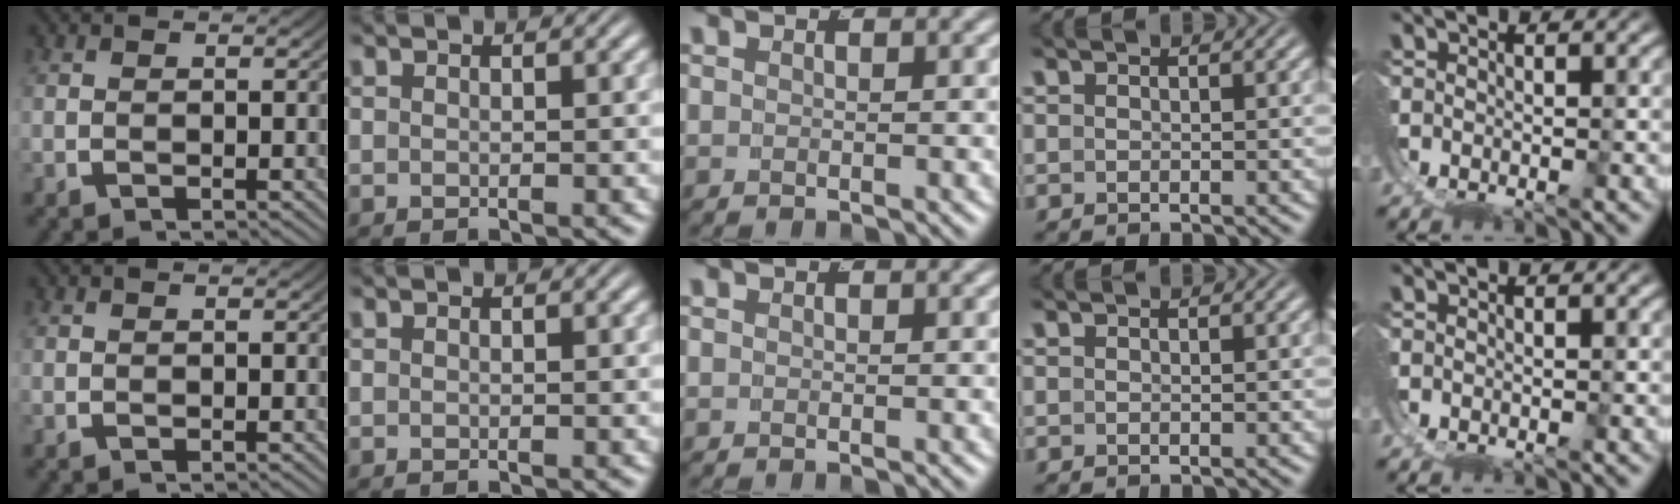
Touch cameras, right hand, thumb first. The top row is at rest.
{}